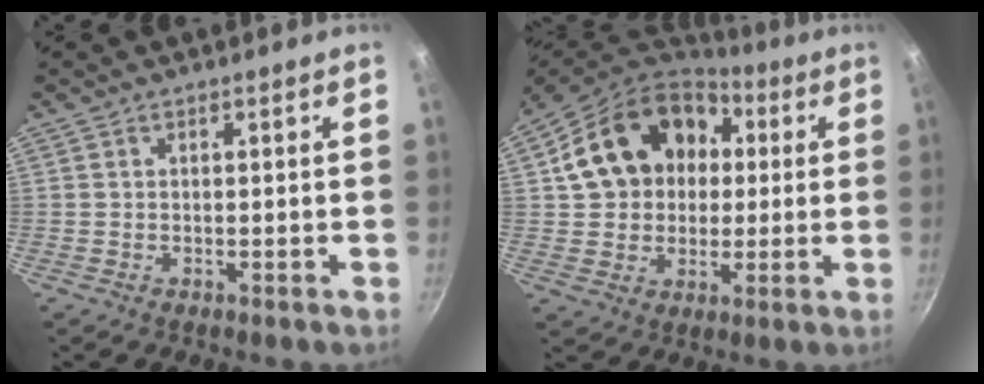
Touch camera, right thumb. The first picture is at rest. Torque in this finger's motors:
{"motor_torque": [0.49, 0.60, 0.75, -0.46, 0.27]}